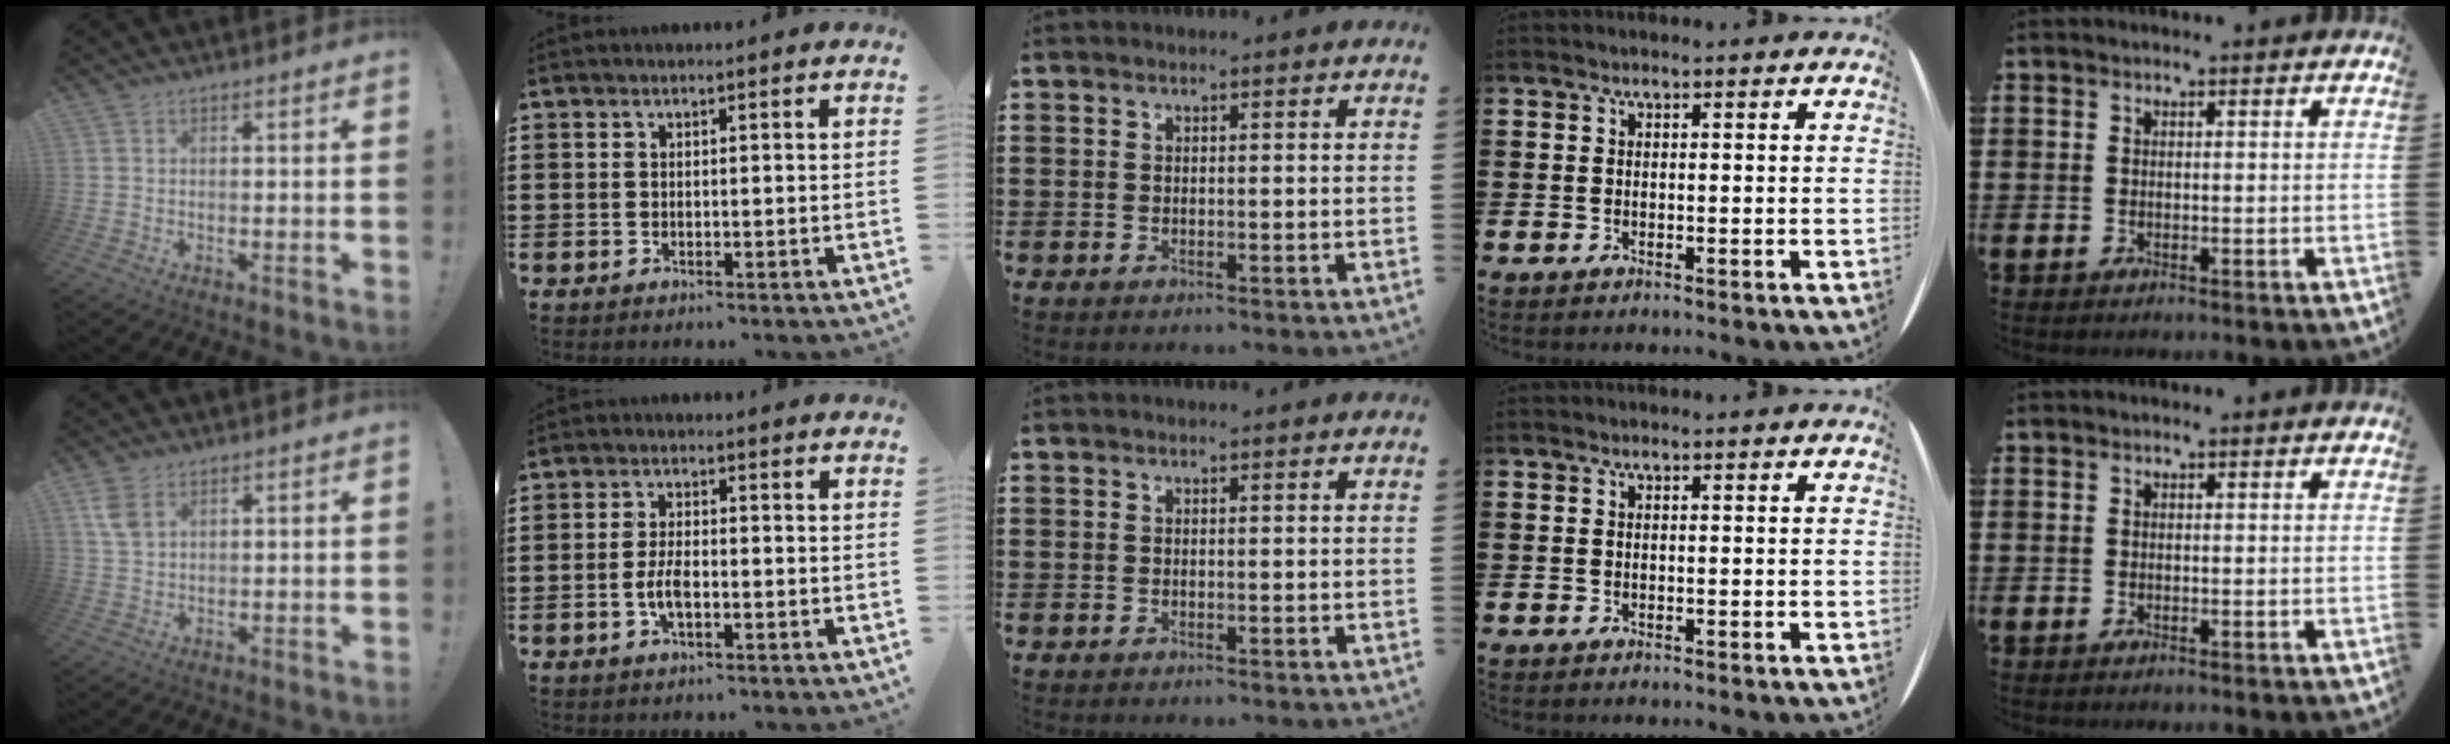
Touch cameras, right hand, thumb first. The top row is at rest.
{"thumb": {"total": 5.2, "force": [2.8, 2.9, 3.3], "torque": [-0.060, -0.009, 0.054]}, "index": {"total": 3.9, "force": [-1.1, 1.5, 3.5], "torque": [-0.084, -0.002, -0.025]}}